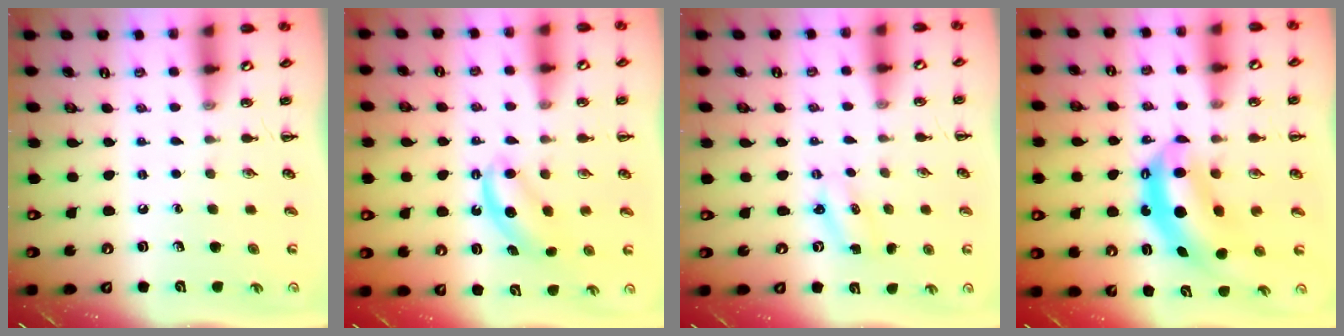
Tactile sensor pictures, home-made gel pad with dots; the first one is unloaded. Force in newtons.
{"total": 6.2, "press": 6.1, "slide": 0.9}
{"total": 2.3, "press": 2.3, "slide": 0.6}
{"total": 7.4, "press": 7.1, "slide": 2.0}